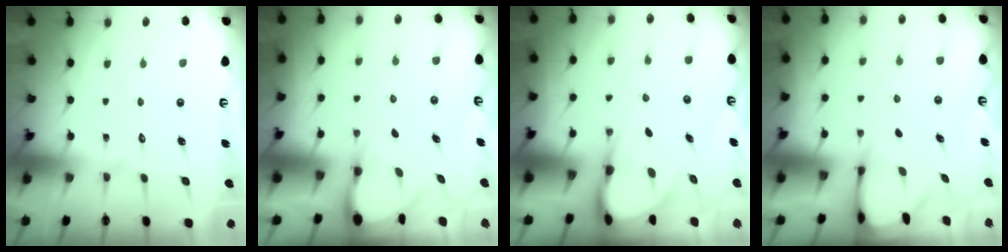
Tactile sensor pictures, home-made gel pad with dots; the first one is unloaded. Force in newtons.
{"total": 3.3, "press": 3.2, "slide": 0.2}
{"total": 6.3, "press": 6.3, "slide": 0.5}
{"total": 2.6, "press": 2.5, "slide": 0.4}